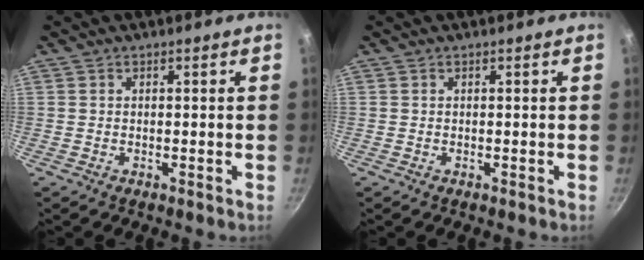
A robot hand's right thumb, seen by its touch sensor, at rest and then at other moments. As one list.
[{"total": 0.0}]